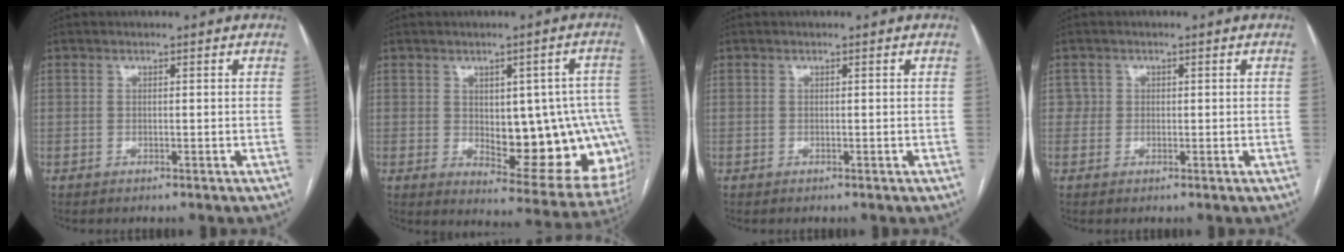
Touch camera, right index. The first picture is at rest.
{"total": 17.9, "force": [-1.2, 7.4, 16.3], "torque": [-0.141, 0.018, 0.011]}
{"total": 0.0}
{"total": 1.4, "force": [0.2, 1.4, -0.1], "torque": [0.016, 0.005, -0.002]}